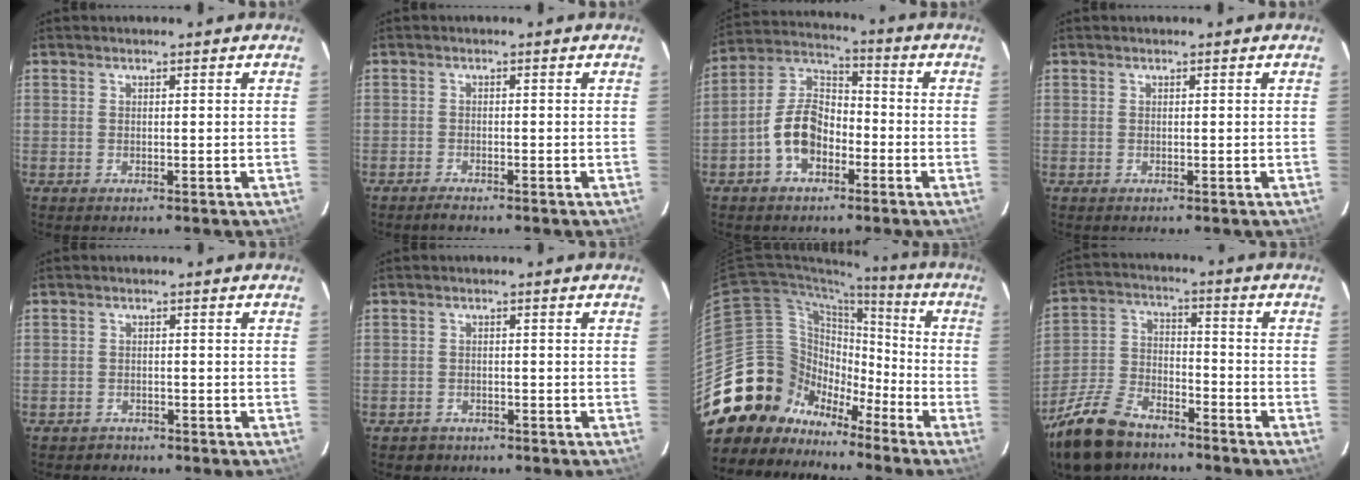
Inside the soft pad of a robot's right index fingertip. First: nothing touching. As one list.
[{"total": 1.7, "force": [-1.6, 0.4, 0.4], "torque": [-0.018, -0.003, -0.031]}, {"total": 9.8, "force": [-4.1, 6.2, 6.4], "torque": [-0.130, 0.028, -0.071]}, {"total": 0.0}, {"total": 2.7, "force": [-2.1, 1.8, -0.1], "torque": [-0.008, 0.006, -0.032]}, {"total": 3.0, "force": [-2.1, 2.2, 0.1], "torque": [-0.013, 0.006, -0.030]}, {"total": 20.2, "force": [-12.6, 14.5, 5.9], "torque": [-0.137, 0.058, -0.207]}, {"total": 18.3, "force": [-13.5, 8.3, 9.2], "torque": [-0.214, -0.015, -0.247]}]